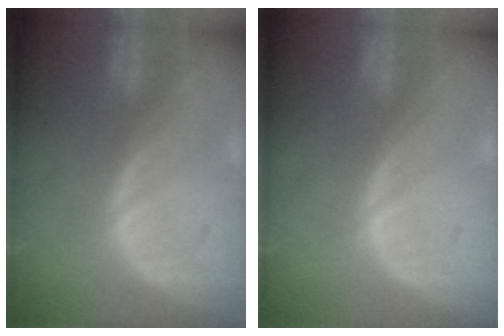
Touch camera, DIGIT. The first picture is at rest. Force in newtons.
{"total": 0.0}